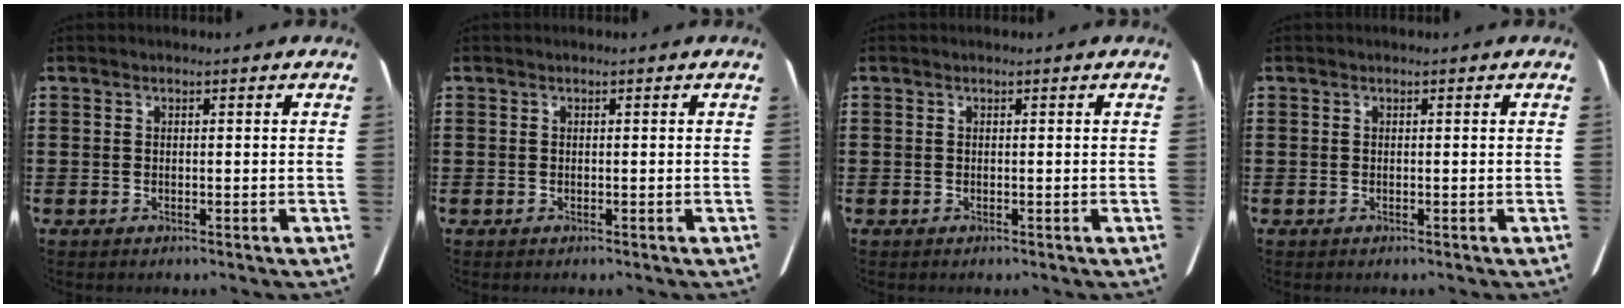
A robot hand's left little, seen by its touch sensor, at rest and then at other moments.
{"total": 0.0}
{"total": 0.0}
{"total": 0.0}